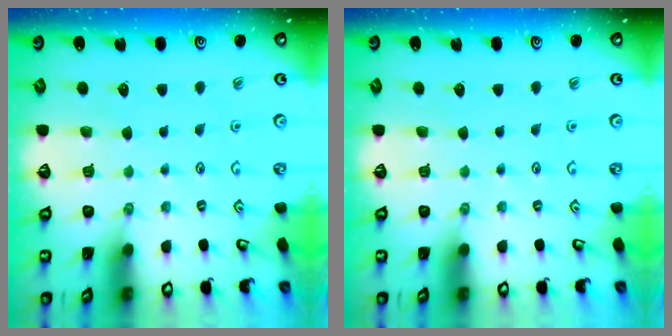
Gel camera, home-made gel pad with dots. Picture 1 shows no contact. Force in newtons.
{"total": 0.0}